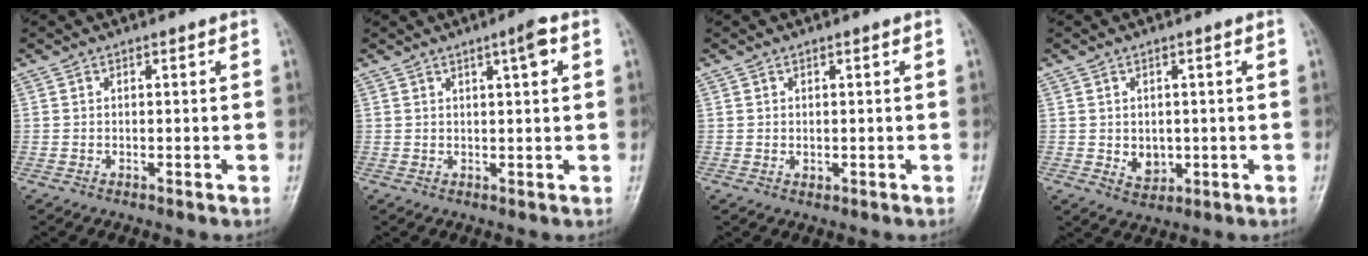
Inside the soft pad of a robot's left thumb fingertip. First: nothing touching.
{"total": 3.4, "force": [1.5, 0.4, 3.1], "torque": [-0.047, -0.001, 0.023]}
{"total": 1.0, "force": [0.2, 0.7, 0.8], "torque": [-0.009, -0.002, 0.007]}
{"total": 3.8, "force": [-0.2, 3.0, 2.3], "torque": [-0.021, -0.004, 0.009]}